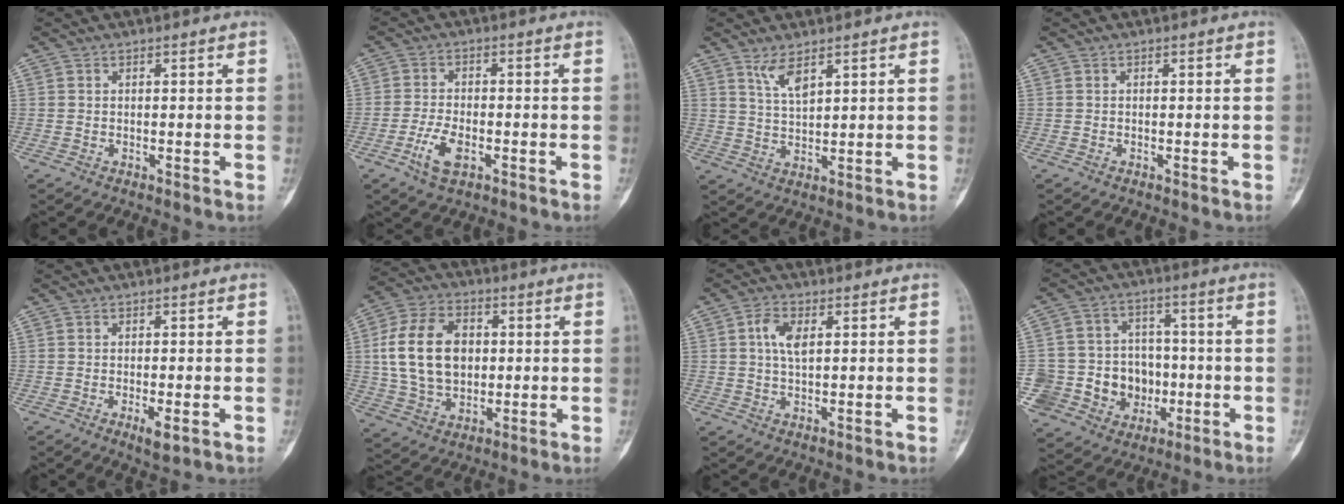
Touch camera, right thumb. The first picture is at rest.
{"total": 5.9, "force": [-2.6, 2.8, 4.5], "torque": [-0.091, 0.010, -0.047]}
{"total": 4.5, "force": [2.8, 1.4, 3.1], "torque": [-0.059, -0.020, 0.062]}
{"total": 0.0}
{"total": 3.0, "force": [-1.1, 0.8, 2.7], "torque": [-0.045, -0.008, -0.013]}
{"total": 15.6, "force": [1.7, 10.9, 11.0], "torque": [-0.177, 0.009, 0.031]}
{"total": 4.9, "force": [1.2, 2.4, 4.0], "torque": [-0.081, -0.002, 0.021]}
{"total": 15.6, "force": [-3.0, 14.1, 5.9], "torque": [-0.076, 0.047, -0.036]}